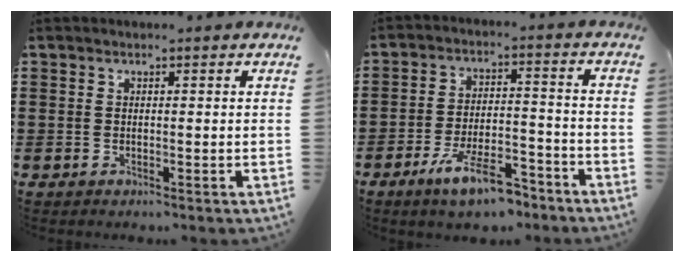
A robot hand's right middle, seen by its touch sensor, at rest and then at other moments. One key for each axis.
{"total": 8.9, "fx": -6.5, "fy": 2.2, "fz": 5.7, "tx": -0.114, "ty": 0.004, "tz": -0.120}